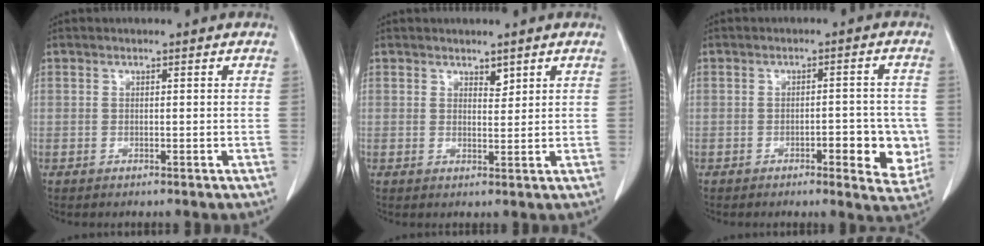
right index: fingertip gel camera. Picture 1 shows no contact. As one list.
[{"total": 1.5, "force": [1.2, 0.6, 0.7], "torque": [-0.008, -0.005, 0.019]}, {"total": 7.1, "force": [-2.0, 2.3, 6.4], "torque": [-0.069, 0.000, -0.020]}]